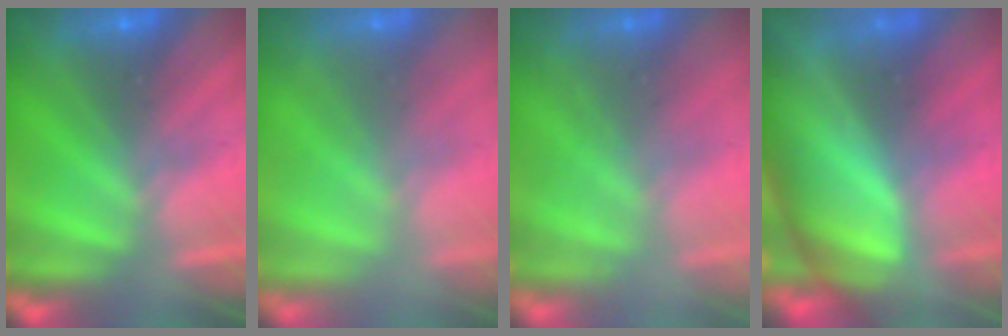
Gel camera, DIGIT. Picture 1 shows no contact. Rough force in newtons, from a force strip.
{"total": 2.2}
{"total": 2.2}
{"total": 7.3}